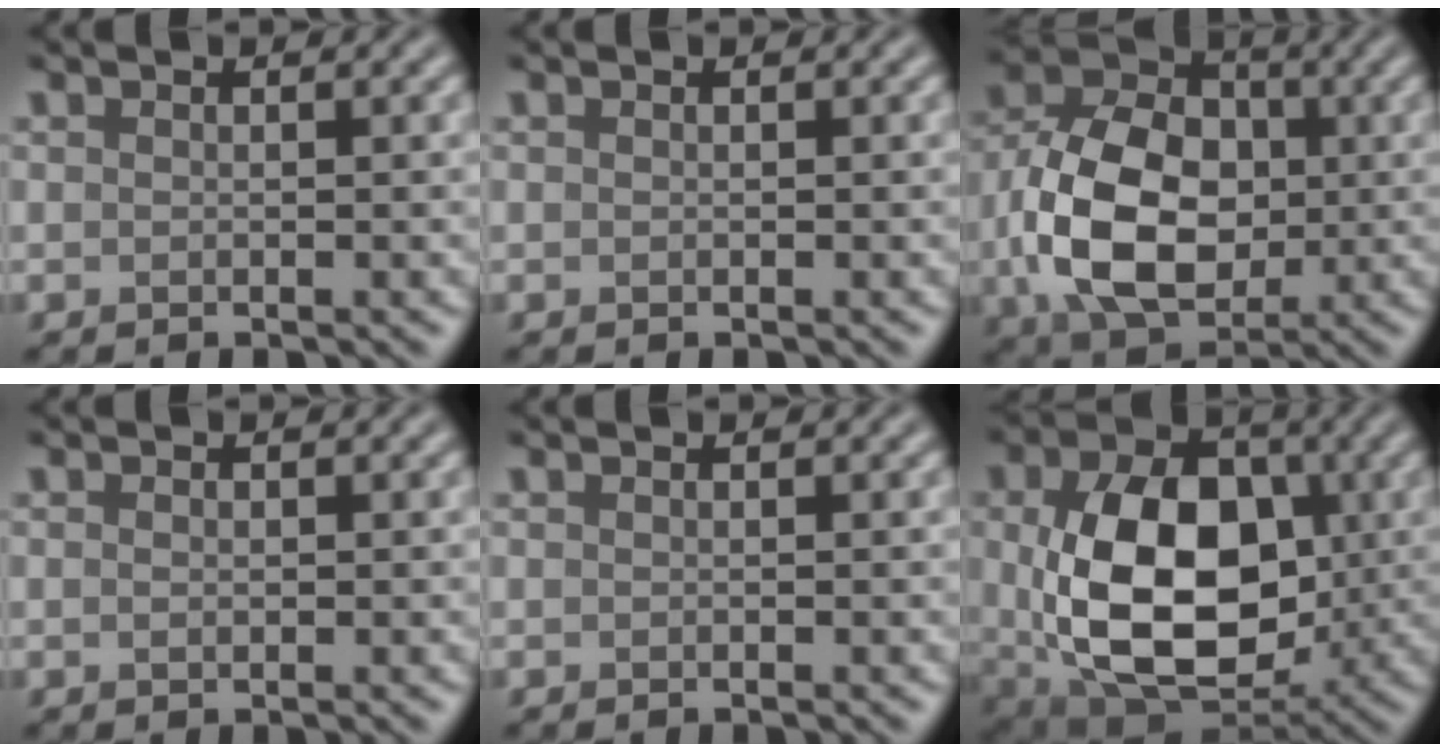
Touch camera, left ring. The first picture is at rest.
{"total": 0.0}
{"total": 11.1, "force": [-1.0, 7.7, 7.9], "torque": [-0.165, -0.002, -0.023]}
{"total": 0.7, "force": [0.0, 0.5, 0.5], "torque": [-0.009, 0.000, 0.001]}
{"total": 0.0}
{"total": 12.6, "force": [-0.2, 8.4, 9.4], "torque": [-0.172, -0.015, 0.004]}